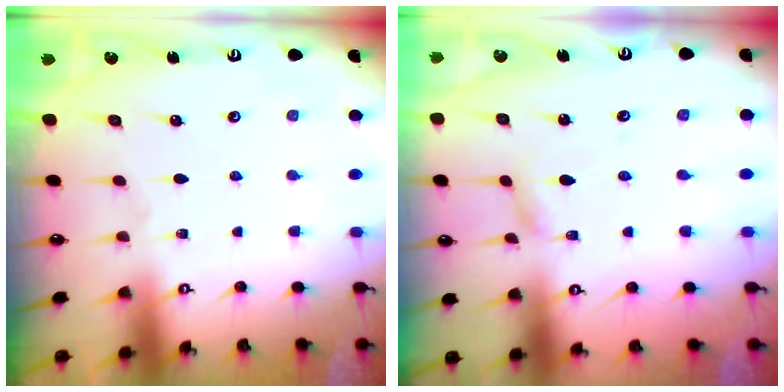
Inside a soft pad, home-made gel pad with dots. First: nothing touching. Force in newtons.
{"total": 2.6, "press": 2.6, "slide": 0.2}